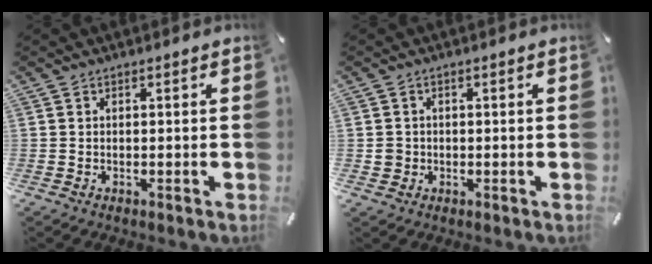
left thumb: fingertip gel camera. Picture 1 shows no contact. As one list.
[{"total": 2.2, "force": [0.0, 2.2, 0.1], "torque": [-0.001, 0.006, -0.003]}]